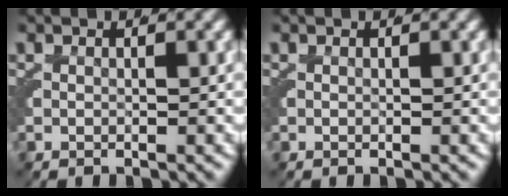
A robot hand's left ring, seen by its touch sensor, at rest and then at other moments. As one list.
[{"total": 0.0}]